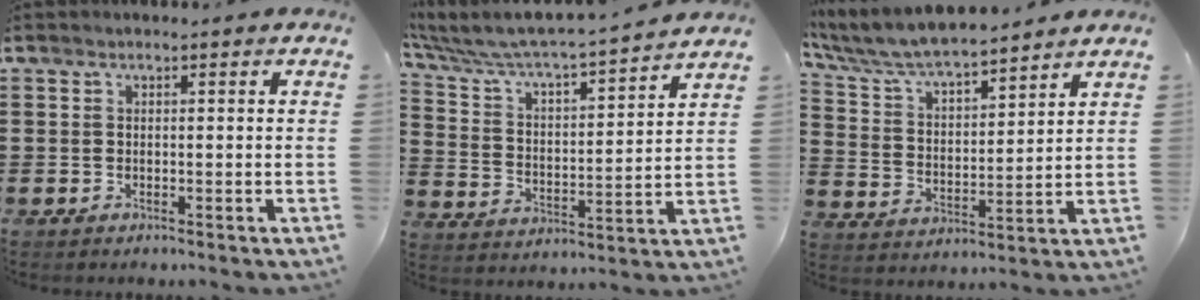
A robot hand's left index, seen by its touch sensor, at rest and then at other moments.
{"total": 4.7, "force": [4.5, 0.0, 1.3], "torque": [-0.052, -0.041, 0.065]}
{"total": 6.8, "force": [6.3, 0.9, 2.3], "torque": [-0.073, -0.036, 0.107]}